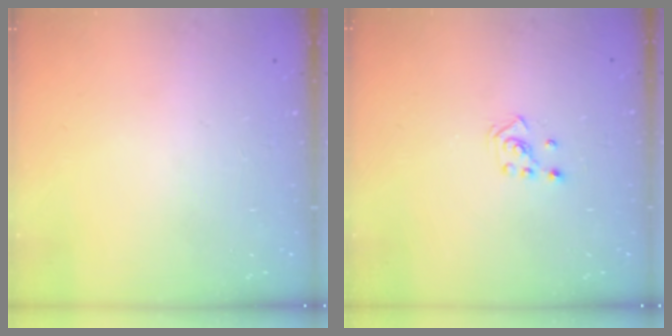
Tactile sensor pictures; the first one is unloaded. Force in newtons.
{"total": 2.1, "press": 1.9, "slide": 0.8}